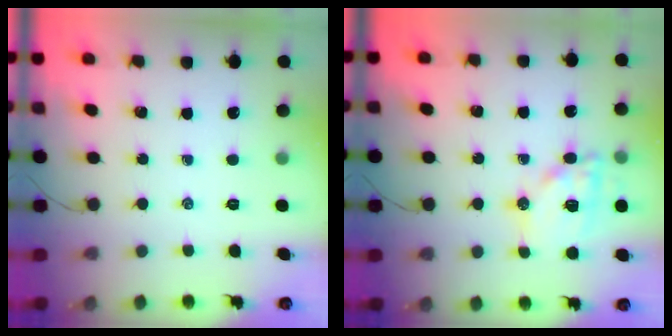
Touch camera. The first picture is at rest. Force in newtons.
{"total": 13.5, "press": 13.3, "slide": 2.2}